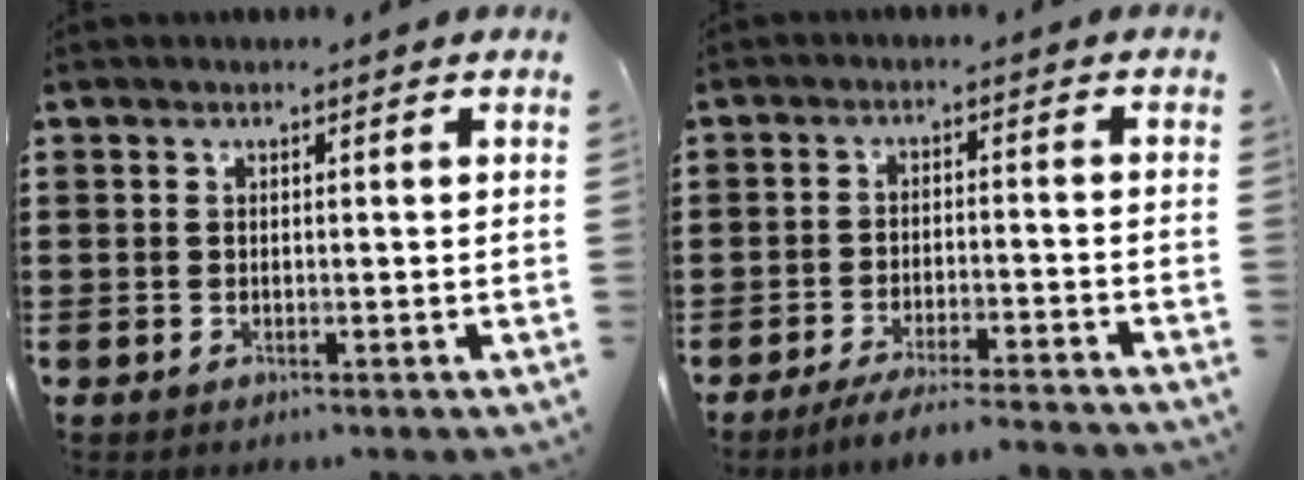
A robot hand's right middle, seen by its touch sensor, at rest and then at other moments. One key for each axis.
{"total": 4.1, "fx": -3.8, "fy": -0.1, "fz": 1.4, "tx": -0.023, "ty": -0.002, "tz": -0.074}